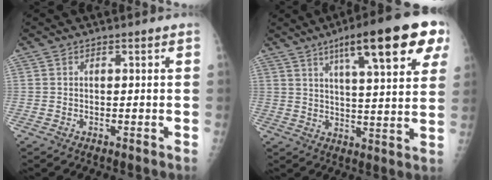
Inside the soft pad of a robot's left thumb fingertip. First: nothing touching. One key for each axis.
{"total": 18.6, "fx": 9.5, "fy": 3.8, "fz": 15.6, "tx": -0.198, "ty": -0.016, "tz": 0.135}